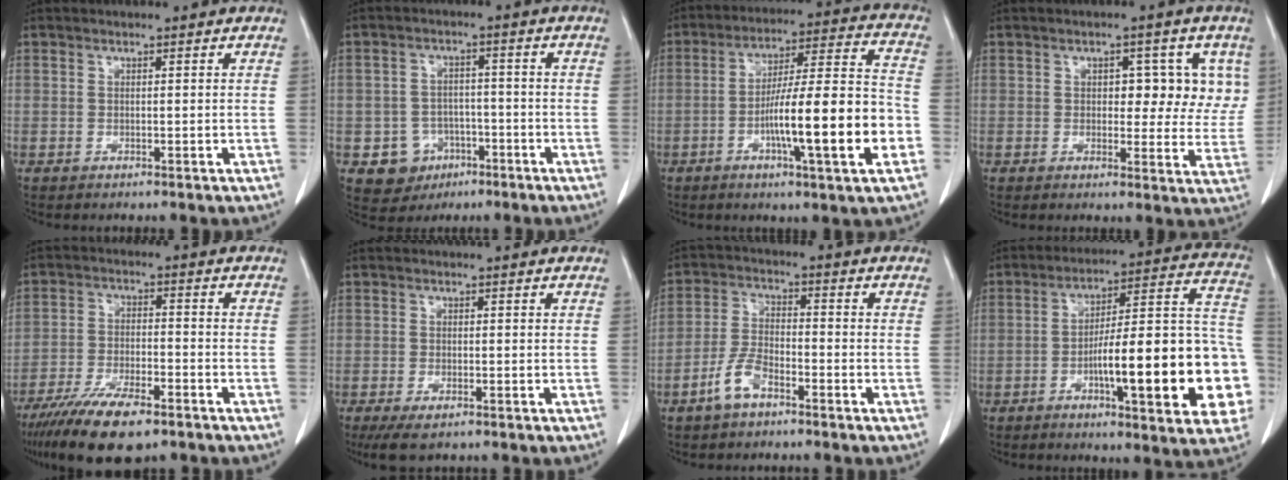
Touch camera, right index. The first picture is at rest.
{"total": 6.6, "force": [-2.9, 5.8, 1.3], "torque": [-0.021, 0.010, -0.036]}
{"total": 17.4, "force": [-5.2, 0.9, 16.6], "torque": [-0.270, 0.006, -0.080]}
{"total": 7.2, "force": [2.1, 4.1, 5.5], "torque": [-0.047, 0.016, 0.023]}
{"total": 12.1, "force": [-8.7, 3.2, 7.9], "torque": [-0.139, -0.021, -0.150]}
{"total": 4.3, "force": [-2.9, 1.3, 2.9], "torque": [-0.055, -0.010, -0.045]}
{"total": 5.7, "force": [-3.7, 2.2, 3.8], "torque": [-0.088, 0.004, -0.074]}
{"total": 23.5, "force": [-6.3, 3.9, 22.3], "torque": [-0.240, 0.027, -0.081]}